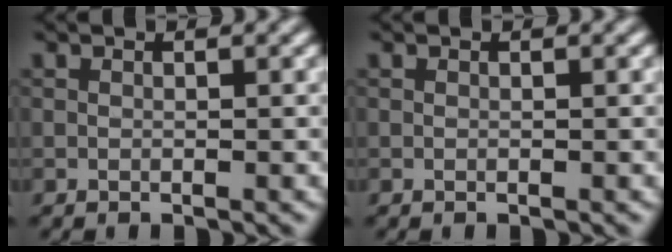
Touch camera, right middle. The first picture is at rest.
{"total": 0.0}